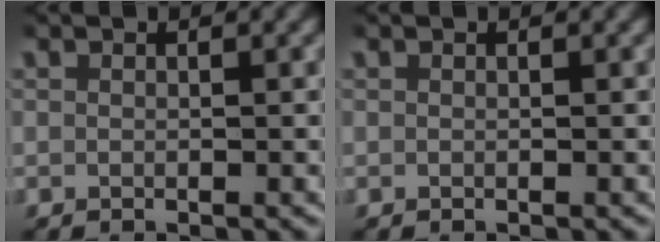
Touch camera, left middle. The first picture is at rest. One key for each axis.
{"total": 0.0}